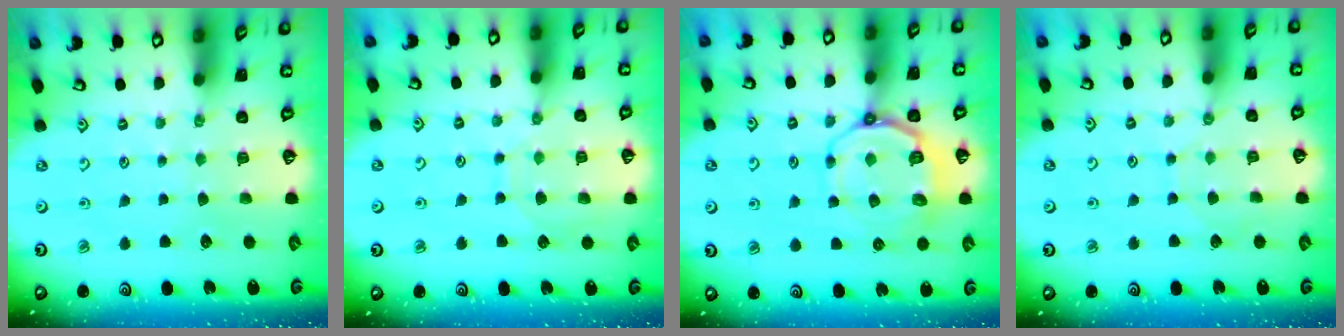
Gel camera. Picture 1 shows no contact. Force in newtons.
{"total": 8.3, "press": 8.2, "slide": 0.8}
{"total": 10.2, "press": 9.7, "slide": 3.1}
{"total": 2.8, "press": 2.8, "slide": 0.4}